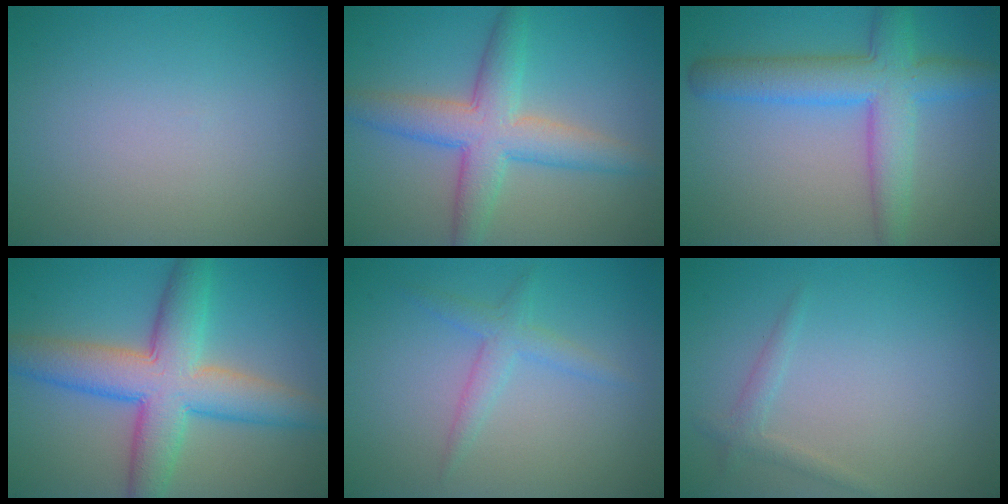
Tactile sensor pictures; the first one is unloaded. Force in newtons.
{"total": 5.9, "press": 5.9, "slide": 0.3}
{"total": 6.2, "press": 6.2, "slide": 0.2}
{"total": 8.6, "press": 8.6, "slide": 0.3}
{"total": 1.3, "press": 1.3, "slide": 0.1}
{"total": 1.2, "press": 1.2, "slide": 0.1}